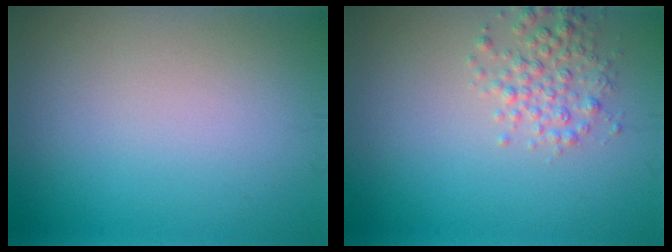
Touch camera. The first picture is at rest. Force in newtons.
{"total": 2.7, "press": 2.7, "slide": 0.1}